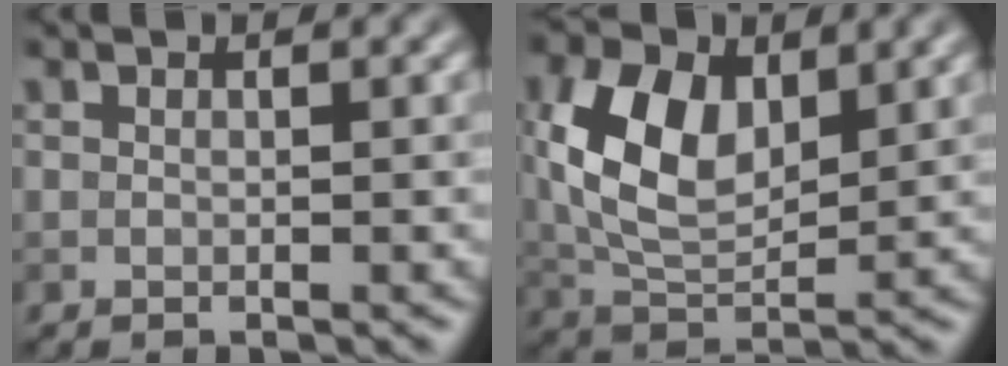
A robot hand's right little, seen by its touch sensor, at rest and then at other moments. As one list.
[{"total": 8.2, "force": [2.1, 5.0, 6.2], "torque": [-0.137, 0.003, 0.040]}]